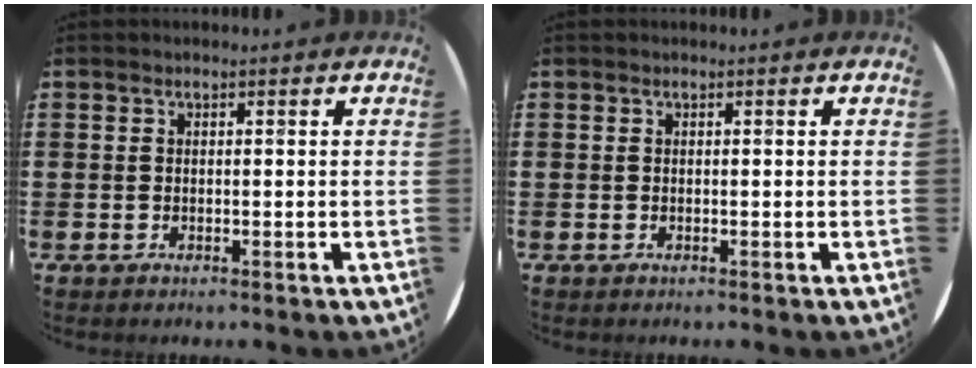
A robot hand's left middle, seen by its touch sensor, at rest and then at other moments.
{"total": 0.0}